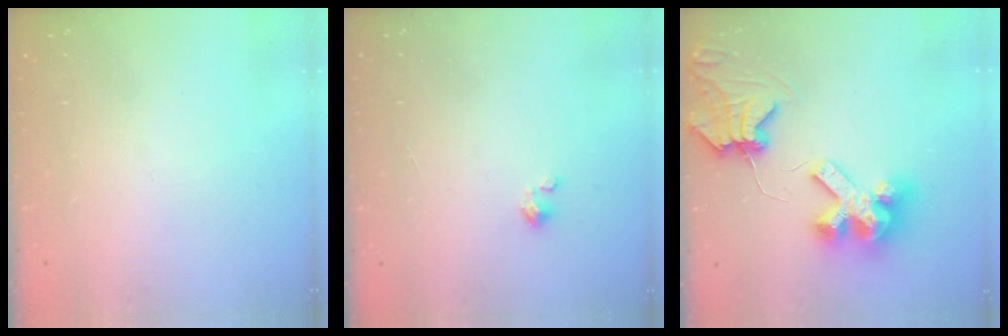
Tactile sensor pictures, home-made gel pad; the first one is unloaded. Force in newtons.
{"total": 0.0}
{"total": 11.3, "press": 11.2, "slide": 1.3}